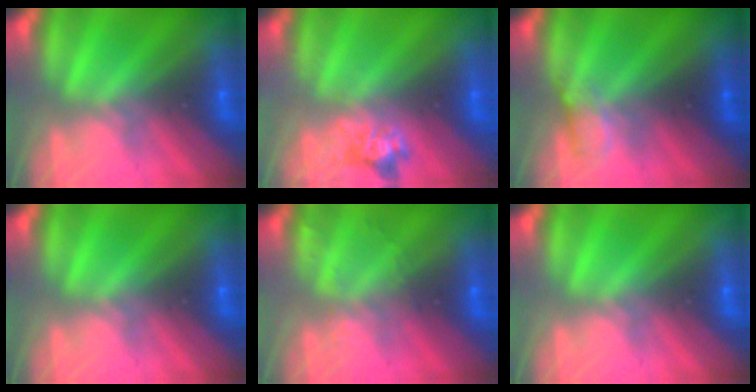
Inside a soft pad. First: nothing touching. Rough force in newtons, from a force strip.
{"total": 2.4}
{"total": 2.4}
{"total": 0.0}
{"total": 2.0}
{"total": 0.0}